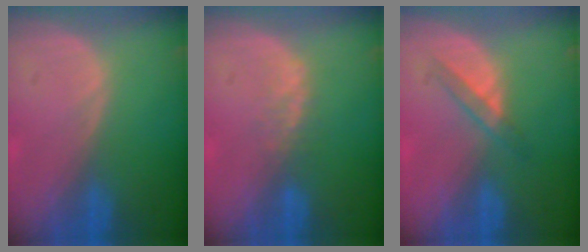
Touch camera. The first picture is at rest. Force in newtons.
{"total": 1.9, "press": 1.8, "slide": 0.5}
{"total": 2.9, "press": 2.8, "slide": 1.0}